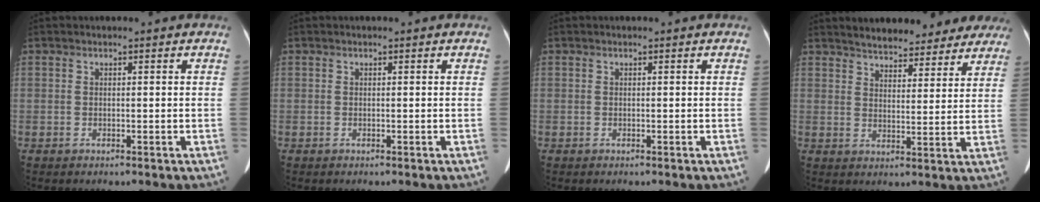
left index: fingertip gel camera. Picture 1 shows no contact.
{"total": 0.0}
{"total": 0.0}
{"total": 16.8, "force": [14.7, 5.1, 6.2], "torque": [-0.073, -0.009, 0.181]}